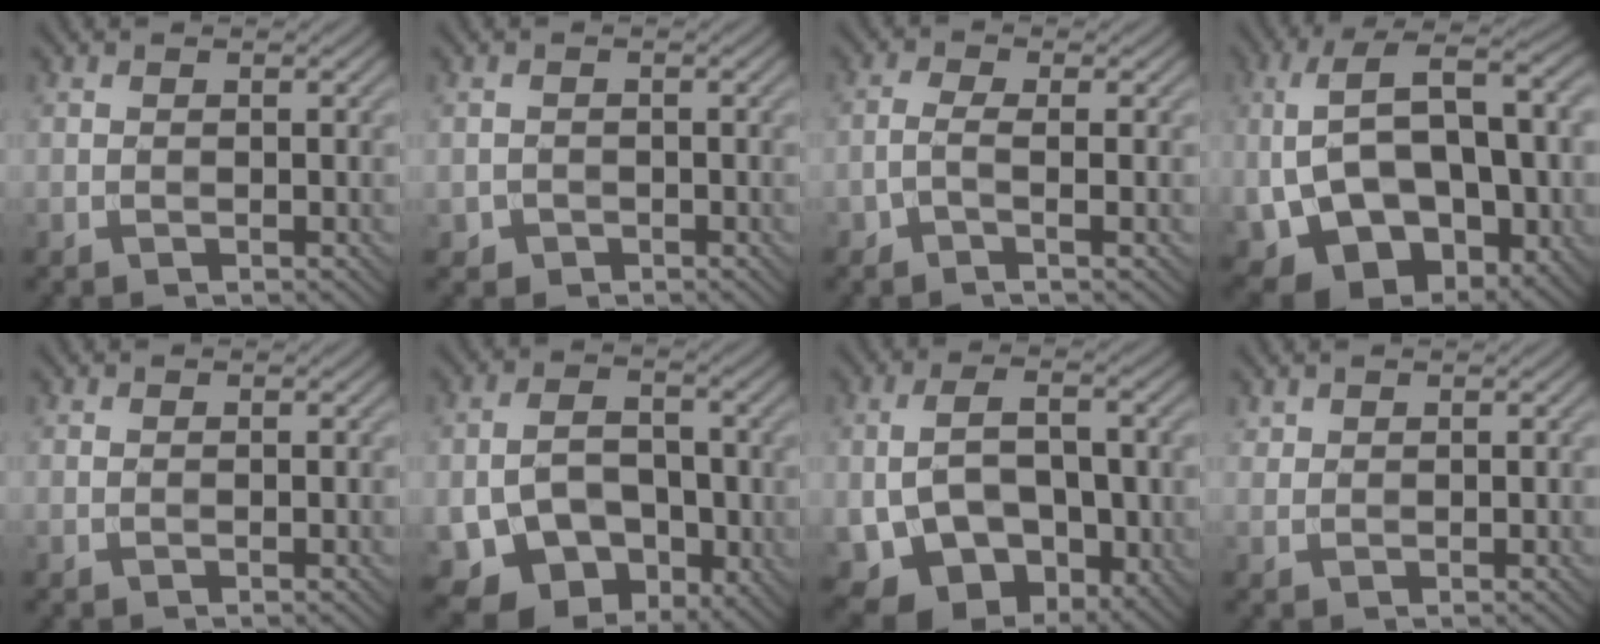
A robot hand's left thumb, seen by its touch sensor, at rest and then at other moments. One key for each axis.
{"total": 1.3, "fx": -0.7, "fy": 1.1, "fz": 0.2, "tx": 0.002, "ty": -0.005, "tz": -0.014}
{"total": 2.6, "fx": -0.8, "fy": 0.7, "fz": 2.4, "tx": -0.050, "ty": 0.002, "tz": -0.022}
{"total": 16.8, "fx": -0.3, "fy": 10.0, "fz": 13.5, "tx": -0.274, "ty": -0.018, "tz": 0.021}
{"total": 0.0}
{"total": 10.0, "fx": -3.4, "fy": 7.2, "fz": 6.1, "tx": -0.107, "ty": -0.021, "tz": -0.061}
{"total": 12.5, "fx": -2.1, "fy": 8.0, "fz": 9.3, "tx": -0.193, "ty": -0.023, "tz": -0.015}
{"total": 1.2, "fx": 1.0, "fy": 0.5, "fz": 0.3, "tx": -0.012, "ty": 0.000, "tz": 0.026}